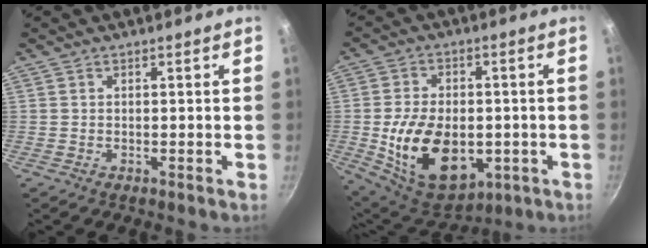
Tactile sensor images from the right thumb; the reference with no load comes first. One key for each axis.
{"total": 18.8, "fx": -3.2, "fy": 12.2, "fz": 13.9, "tx": -0.217, "ty": -0.001, "tz": -0.033}